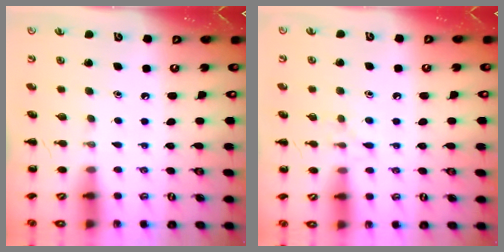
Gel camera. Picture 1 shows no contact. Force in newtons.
{"total": 5.5, "press": 5.2, "slide": 1.7}